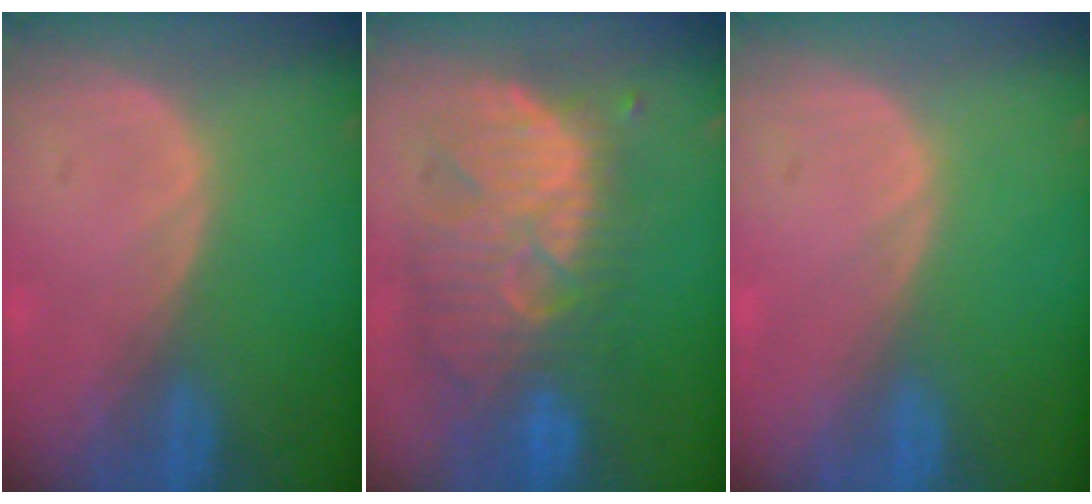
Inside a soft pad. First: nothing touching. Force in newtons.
{"total": 11.1, "press": 10.6, "slide": 3.2}
{"total": 0.0}